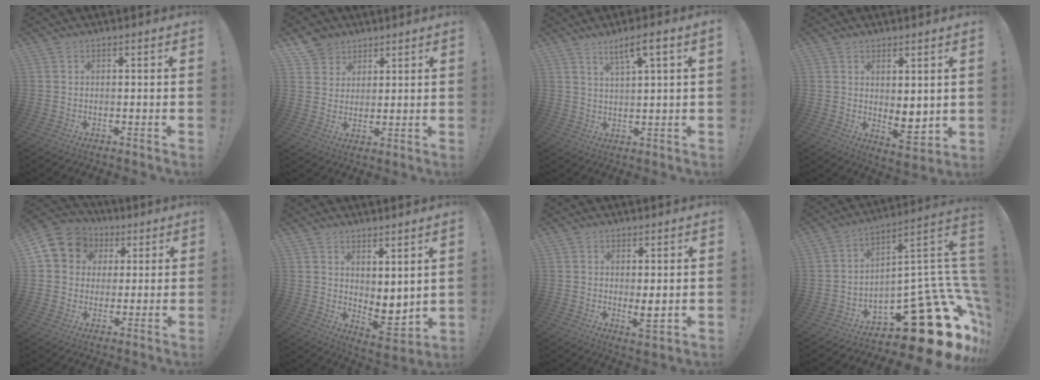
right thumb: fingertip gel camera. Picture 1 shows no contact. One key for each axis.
{"total": 7.2, "fx": 4.8, "fy": 5.3, "fz": 0.8, "tx": -0.017, "ty": -0.036, "tz": 0.097}
{"total": 5.5, "fx": 3.2, "fy": 0.2, "fz": 4.4, "tx": -0.079, "ty": -0.013, "tz": 0.051}
{"total": 6.3, "fx": 1.2, "fy": 3.8, "fz": 4.9, "tx": -0.055, "ty": -0.018, "tz": 0.031}
{"total": 10.0, "fx": 3.3, "fy": 8.9, "fz": 3.4, "tx": -0.045, "ty": -0.014, "tz": 0.067}
{"total": 5.5, "fx": 2.3, "fy": 3.5, "fz": 3.5, "tx": -0.031, "ty": -0.035, "tz": 0.051}
{"total": 4.7, "fx": 0.7, "fy": 1.2, "fz": 4.5, "tx": -0.054, "ty": -0.016, "tz": 0.013}
{"total": 24.4, "fx": -12.5, "fy": 8.8, "fz": 19.0, "tx": -0.205, "ty": 0.048, "tz": -0.193}